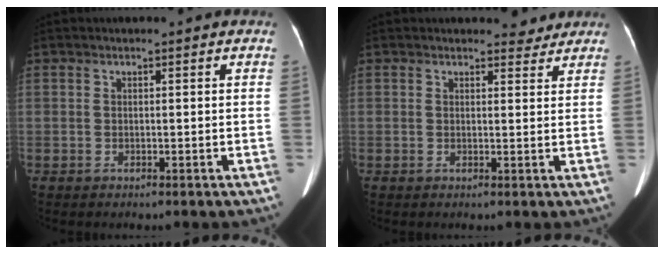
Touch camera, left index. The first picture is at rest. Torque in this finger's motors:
{"motor_torque": [-0.02, -0.20, 0.00, 0.02]}